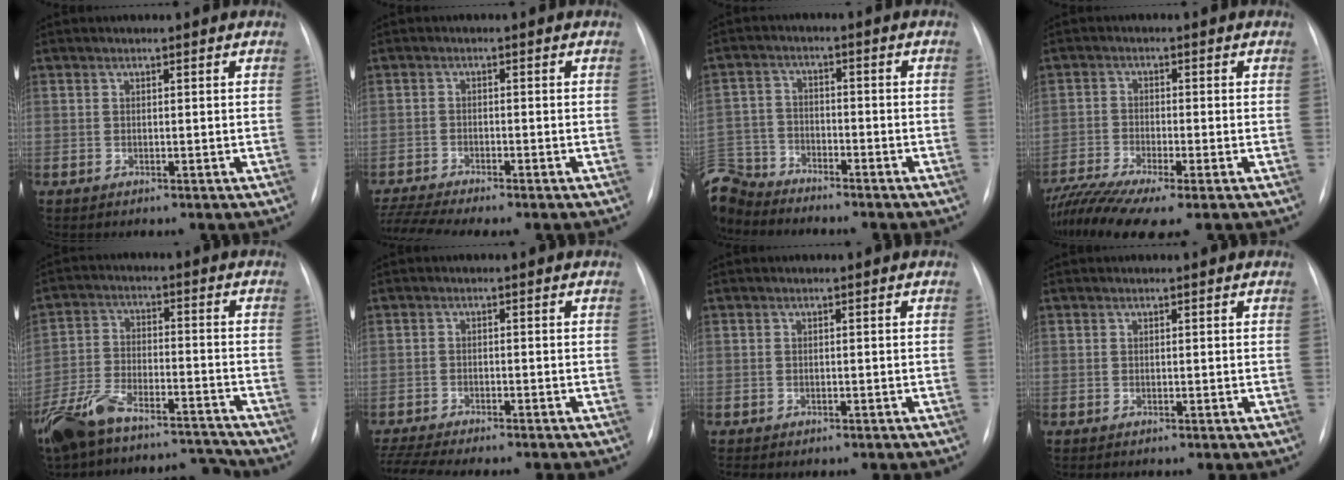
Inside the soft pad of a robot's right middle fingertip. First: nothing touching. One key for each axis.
{"total": 7.0, "fx": -6.2, "fy": -0.4, "fz": 3.1, "tx": -0.062, "ty": -0.012, "tz": -0.104}
{"total": 9.9, "fx": -9.3, "fy": 3.2, "fz": 1.2, "tx": -0.041, "ty": 0.005, "tz": -0.181}
{"total": 9.9, "fx": -7.5, "fy": 0.6, "fz": 6.4, "tx": -0.129, "ty": -0.017, "tz": -0.130}
{"total": 14.4, "fx": -13.1, "fy": 3.3, "fz": 5.1, "tx": -0.097, "ty": 0.026, "tz": -0.228}
{"total": 11.4, "fx": -10.2, "fy": 1.3, "fz": 5.0, "tx": -0.081, "ty": -0.004, "tz": -0.146}
{"total": 1.2, "fx": -0.9, "fy": 0.5, "fz": 0.5, "tx": -0.011, "ty": -0.003, "tz": -0.008}
{"total": 0.0}